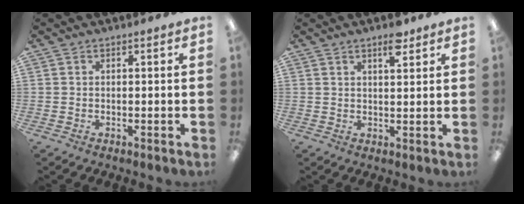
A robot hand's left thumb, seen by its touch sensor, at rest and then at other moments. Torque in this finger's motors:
{"motor_torque": [0.00, 0.00, -0.21, 0.09, 0.02]}